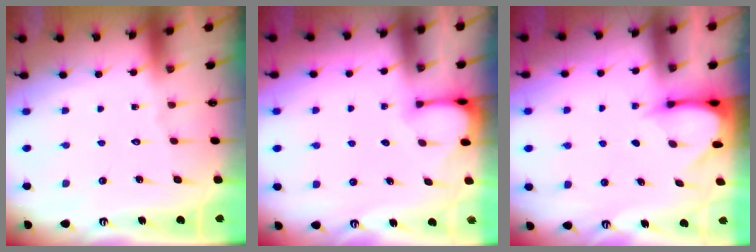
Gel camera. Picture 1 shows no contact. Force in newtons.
{"total": 2.6, "press": 2.6, "slide": 0.3}
{"total": 3.6, "press": 3.6, "slide": 0.2}